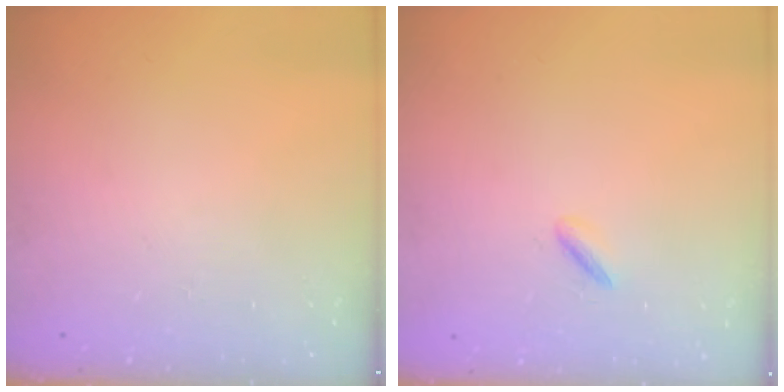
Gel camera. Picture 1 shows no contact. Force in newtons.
{"total": 2.2, "press": 2.1, "slide": 0.6}